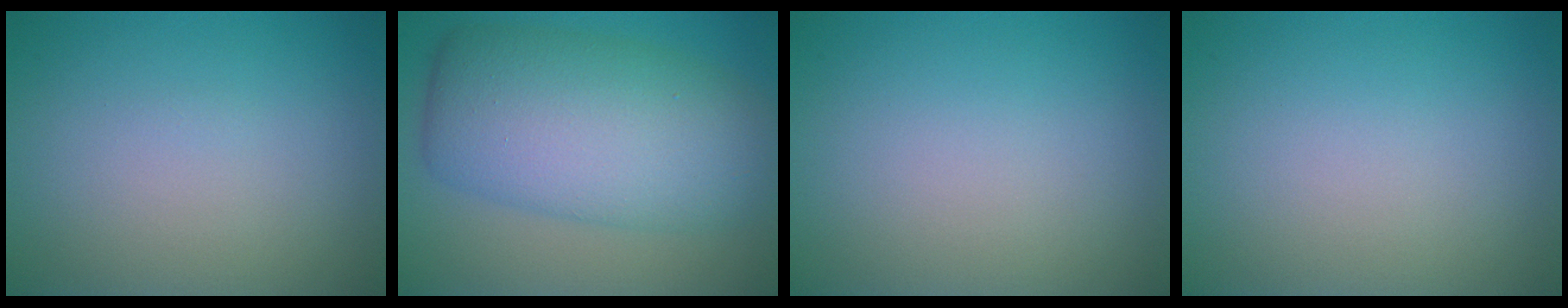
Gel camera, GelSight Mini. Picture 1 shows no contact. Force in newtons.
{"total": 10.1, "press": 10.1, "slide": 0.3}
{"total": 0.0}
{"total": 0.0}